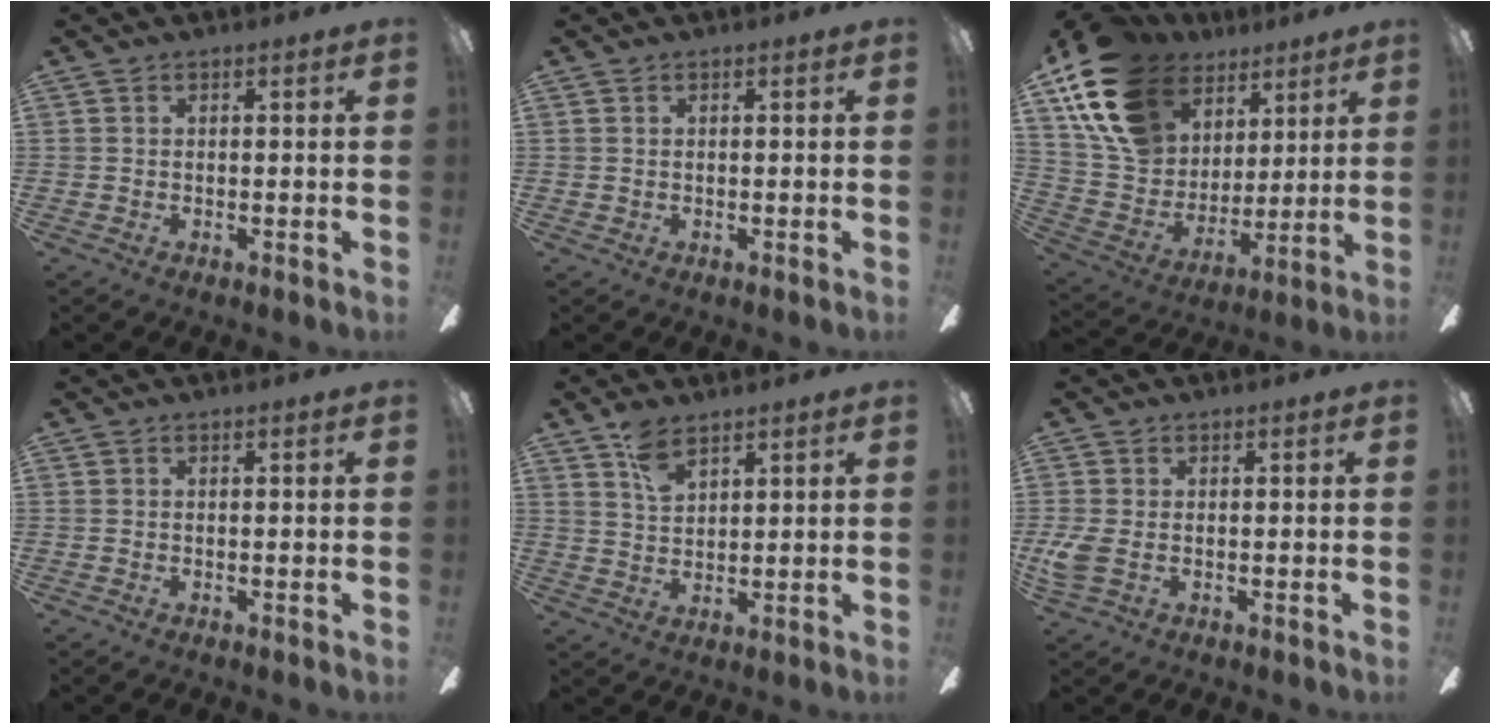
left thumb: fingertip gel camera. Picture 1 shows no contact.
{"total": 0.6, "force": [0.3, 0.5, 0.1], "torque": [-0.003, 0.004, 0.005]}
{"total": 19.0, "force": [11.0, 12.5, 9.0], "torque": [-0.200, -0.042, 0.211]}
{"total": 0.0}
{"total": 6.0, "force": [4.3, 2.7, 3.2], "torque": [-0.057, -0.016, 0.078]}
{"total": 4.2, "force": [-0.3, 2.8, 3.2], "torque": [-0.082, -0.001, -0.011]}